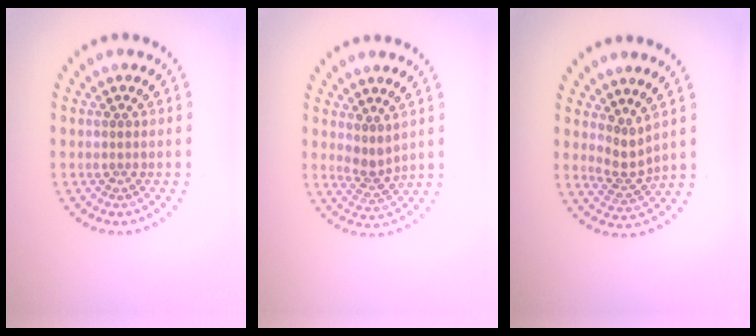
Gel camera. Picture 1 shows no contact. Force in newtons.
{"total": 2.0, "press": 1.5, "slide": 1.3}
{"total": 2.3, "press": 1.5, "slide": 1.6}